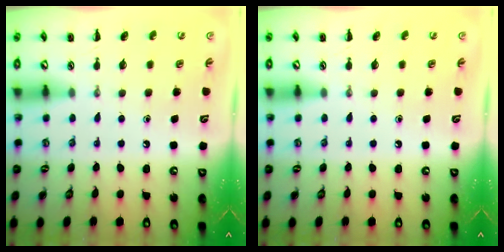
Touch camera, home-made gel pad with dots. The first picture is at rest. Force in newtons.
{"total": 0.0}